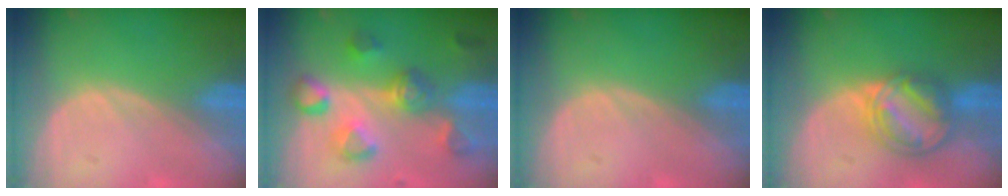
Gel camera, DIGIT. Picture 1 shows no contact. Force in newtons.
{"total": 8.2, "press": 8.1, "slide": 1.2}
{"total": 0.0}
{"total": 8.0, "press": 6.9, "slide": 4.0}